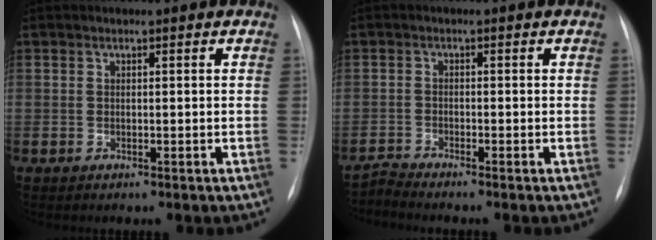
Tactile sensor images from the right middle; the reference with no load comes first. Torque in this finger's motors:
{"motor_torque": [-0.33, 0.03, -0.01, -0.01]}